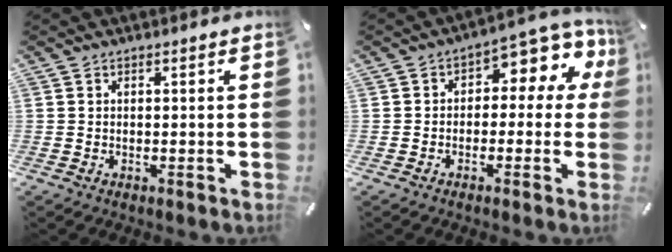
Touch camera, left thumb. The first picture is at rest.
{"total": 7.1, "force": [1.9, 4.4, 5.3], "torque": [-0.060, -0.018, 0.027]}